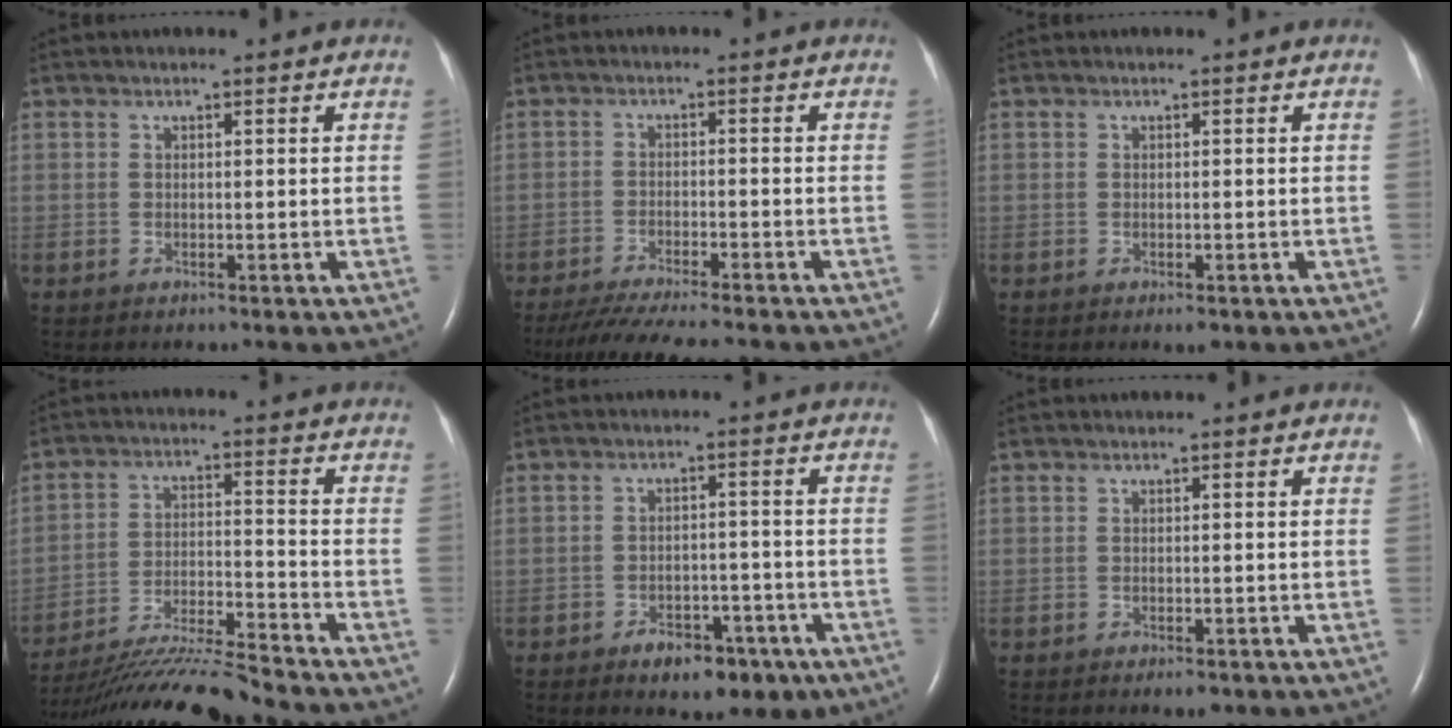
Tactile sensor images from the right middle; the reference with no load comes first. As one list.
[{"total": 11.9, "force": [-10.3, 0.2, 5.8], "torque": [-0.079, -0.027, -0.158]}, {"total": 0.9, "force": [-0.4, 0.3, 0.7], "torque": [-0.008, -0.003, -0.003]}, {"total": 14.2, "force": [-13.3, -1.7, 4.6], "torque": [-0.076, -0.007, -0.230]}, {"total": 7.2, "force": [-4.4, 3.7, 4.3], "torque": [-0.056, 0.008, -0.060]}, {"total": 1.1, "force": [-0.6, 0.4, 0.9], "torque": [-0.010, -0.003, -0.004]}]